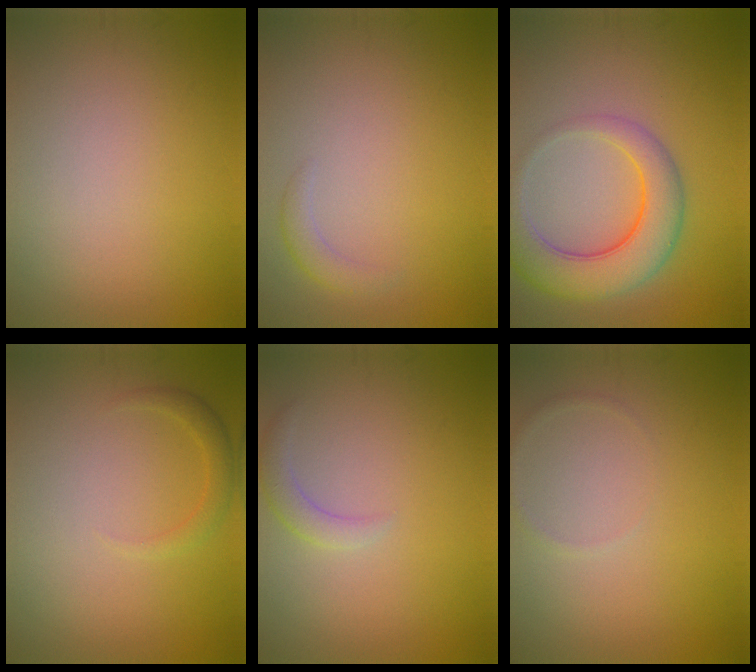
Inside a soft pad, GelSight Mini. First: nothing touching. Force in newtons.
{"total": 1.4, "press": 1.4, "slide": 0.1}
{"total": 6.7, "press": 6.6, "slide": 0.4}
{"total": 1.4, "press": 1.4, "slide": 0.1}
{"total": 1.6, "press": 1.6, "slide": 0.1}
{"total": 0.7, "press": 0.7, "slide": 0.0}